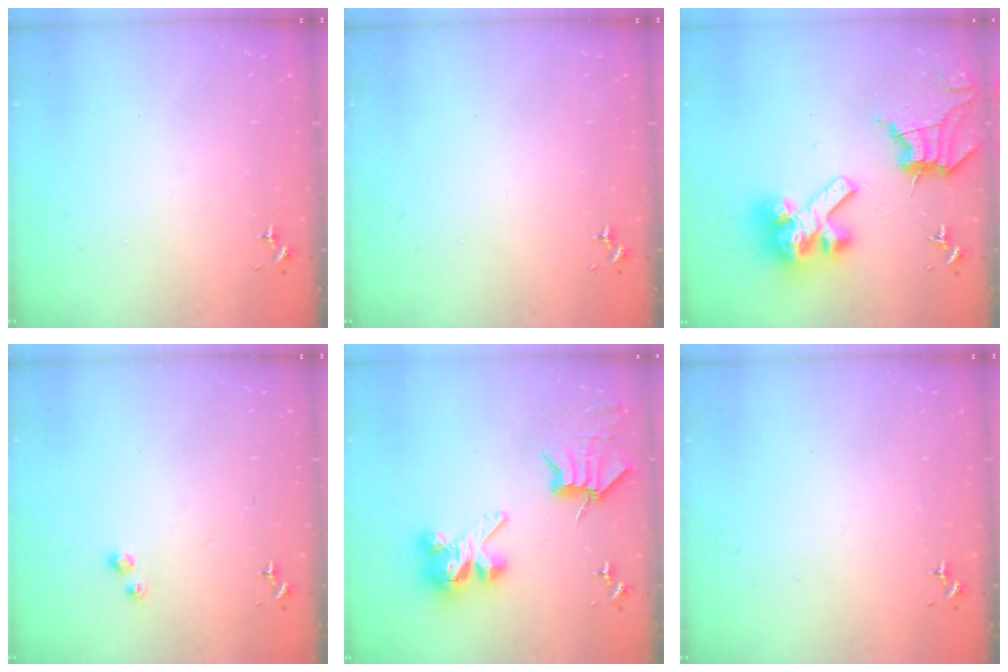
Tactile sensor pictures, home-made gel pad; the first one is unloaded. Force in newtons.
{"total": 0.0}
{"total": 17.1, "press": 16.9, "slide": 2.0}
{"total": 3.9, "press": 3.9, "slide": 0.6}
{"total": 8.3, "press": 8.3, "slide": 0.3}
{"total": 0.0}